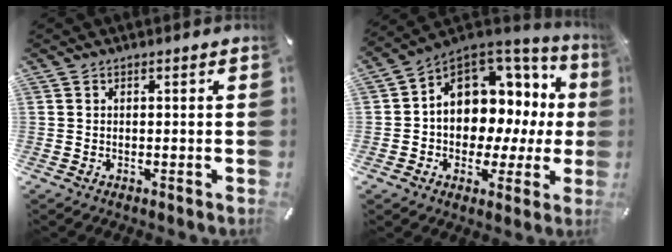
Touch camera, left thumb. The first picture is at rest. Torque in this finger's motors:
{"motor_torque": [2.50, 2.51, 1.52, -0.10, 0.52]}